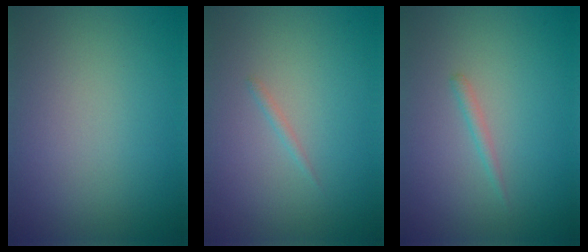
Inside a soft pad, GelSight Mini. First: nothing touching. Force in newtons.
{"total": 0.6, "press": 0.6, "slide": 0.1}
{"total": 0.8, "press": 0.8, "slide": 0.1}